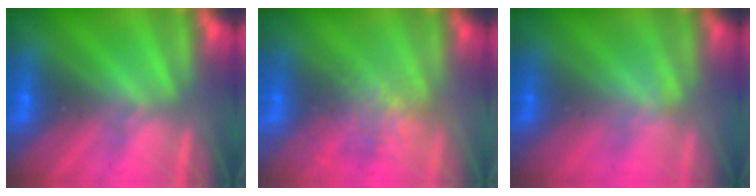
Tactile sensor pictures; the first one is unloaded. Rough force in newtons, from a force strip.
{"total": 2.9}
{"total": 2.4}